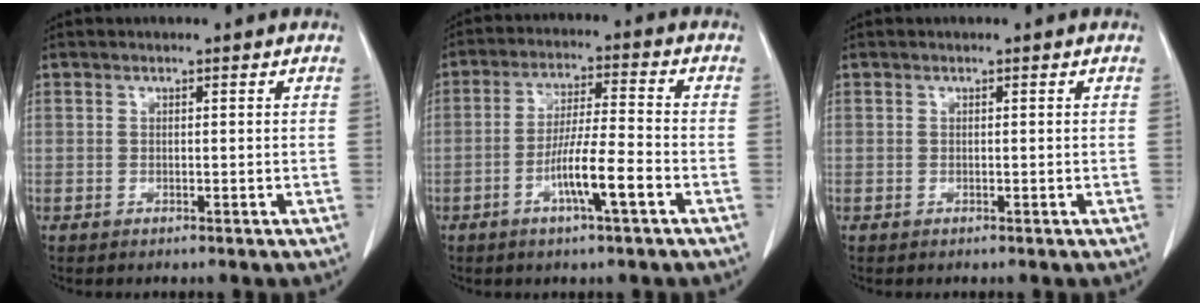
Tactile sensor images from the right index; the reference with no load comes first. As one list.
[{"total": 8.4, "force": [-3.5, 0.3, 7.7], "torque": [-0.142, -0.002, -0.064]}, {"total": 0.0}]